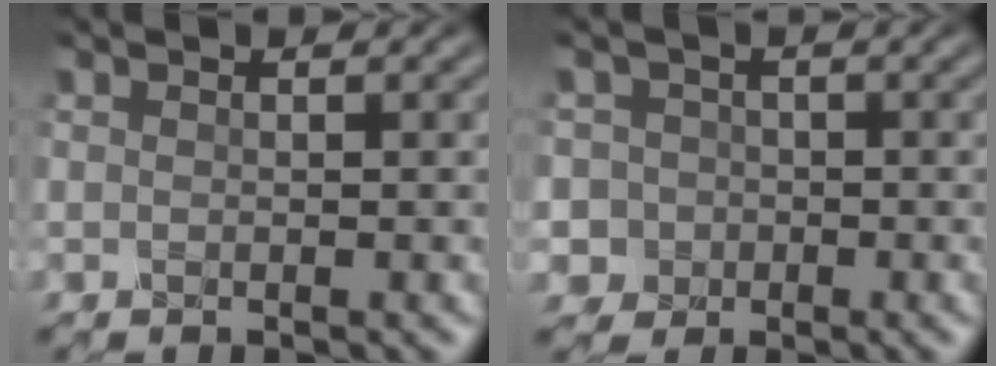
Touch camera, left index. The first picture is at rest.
{"total": 4.7, "force": [-1.1, 4.5, 0.7], "torque": [-0.002, 0.011, -0.042]}